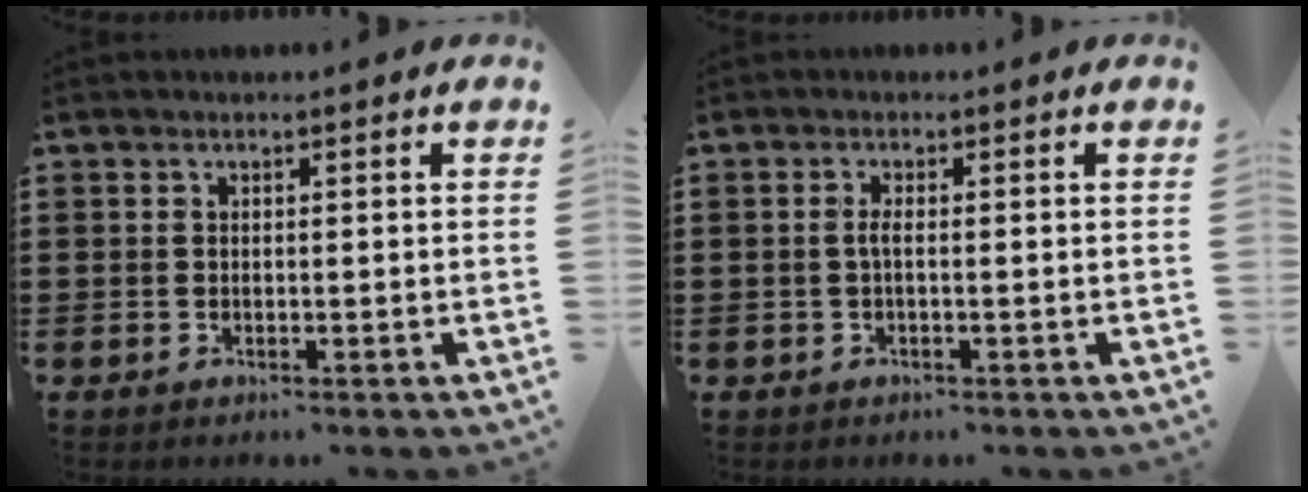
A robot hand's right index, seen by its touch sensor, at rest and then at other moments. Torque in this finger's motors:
{"motor_torque": [0.36, -0.17, 0.14, 0.06]}